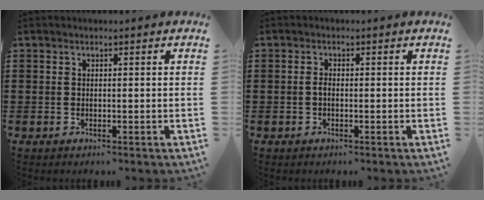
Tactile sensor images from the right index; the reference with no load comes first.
{"total": 1.1, "force": [-0.3, 0.4, 1.0], "torque": [-0.027, -0.005, -0.008]}